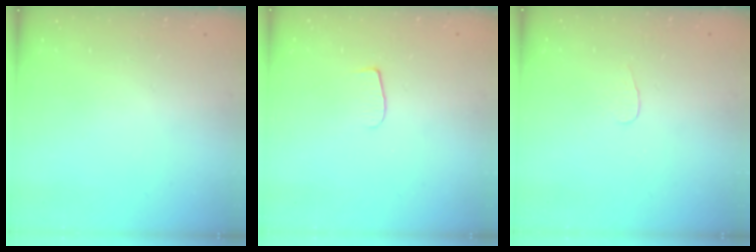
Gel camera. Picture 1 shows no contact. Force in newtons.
{"total": 6.0, "press": 6.0, "slide": 0.6}
{"total": 2.8, "press": 2.7, "slide": 0.3}